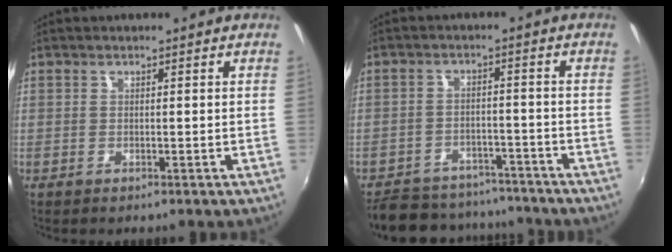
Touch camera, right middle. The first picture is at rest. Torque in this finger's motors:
{"motor_torque": [-0.11, -0.80, 0.09, 0.00]}